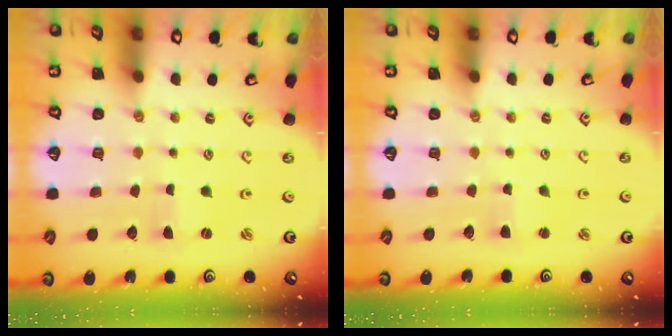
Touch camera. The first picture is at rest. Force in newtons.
{"total": 3.0, "press": 3.0, "slide": 0.3}